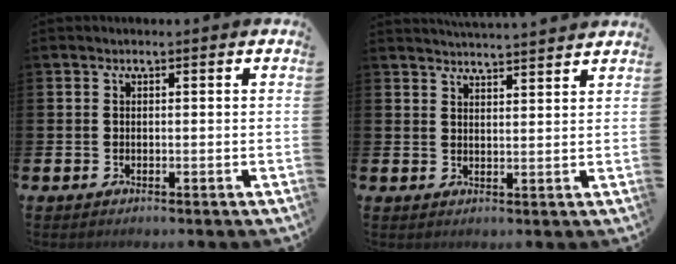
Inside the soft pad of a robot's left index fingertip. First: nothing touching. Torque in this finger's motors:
{"motor_torque": [0.07, -2.06, 0.09, 0.02]}